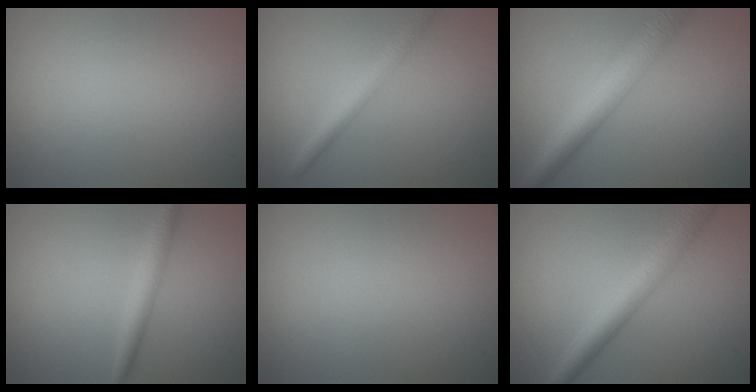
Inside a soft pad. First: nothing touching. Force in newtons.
{"total": 3.1, "press": 3.1, "slide": 0.1}
{"total": 6.3, "press": 6.3, "slide": 0.1}
{"total": 2.3, "press": 2.3, "slide": 0.0}
{"total": 0.0}
{"total": 5.5, "press": 5.5, "slide": 0.1}